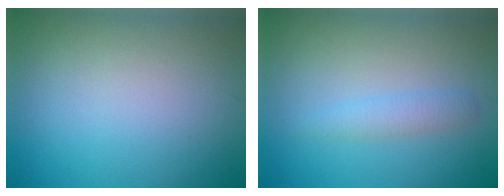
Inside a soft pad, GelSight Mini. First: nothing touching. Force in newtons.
{"total": 1.6, "press": 1.6, "slide": 0.2}